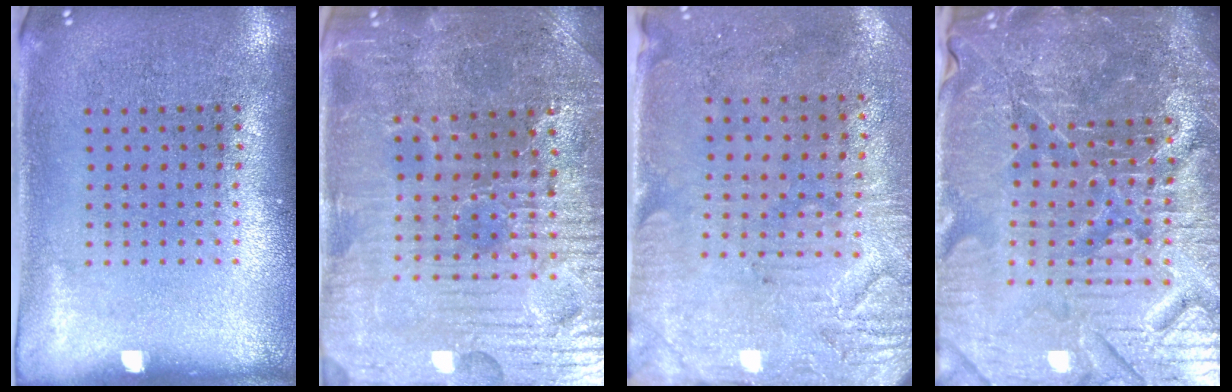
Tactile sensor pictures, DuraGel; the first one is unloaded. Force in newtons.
{"total": 4.1, "press": 4.0, "slide": 0.5}
{"total": 3.0, "press": 2.5, "slide": 1.7}
{"total": 6.6, "press": 5.9, "slide": 3.0}